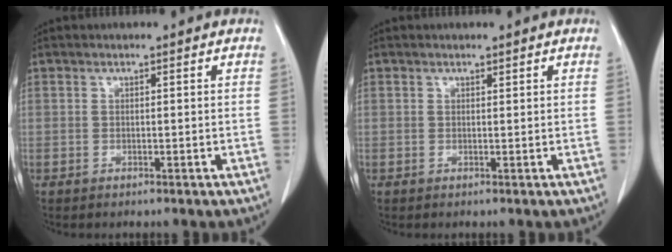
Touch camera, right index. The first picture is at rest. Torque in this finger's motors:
{"motor_torque": [-0.03, 0.05, -0.03, -0.01]}